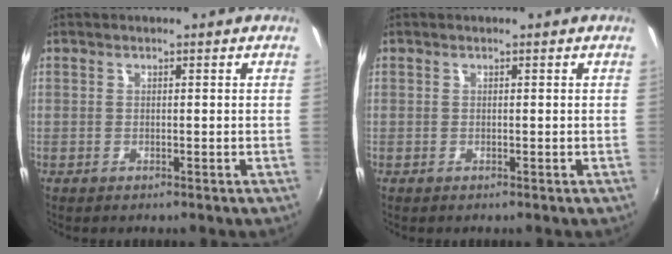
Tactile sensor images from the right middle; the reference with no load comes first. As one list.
[{"total": 0.0}]